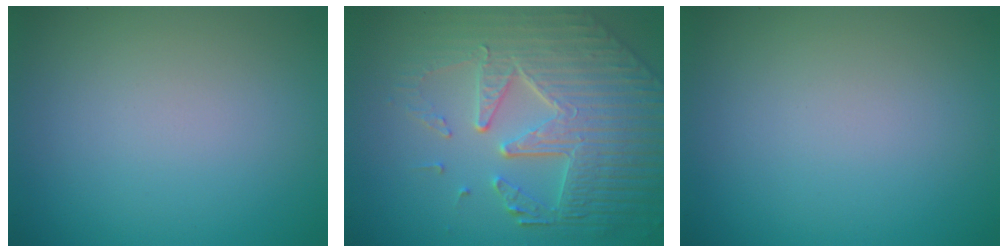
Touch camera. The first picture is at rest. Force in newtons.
{"total": 8.5, "press": 5.9, "slide": 6.1}
{"total": 0.0}